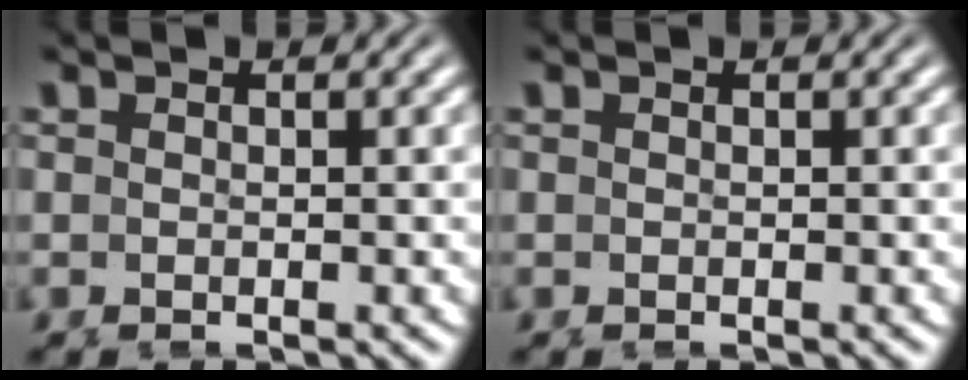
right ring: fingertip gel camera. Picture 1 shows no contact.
{"total": 0.0}